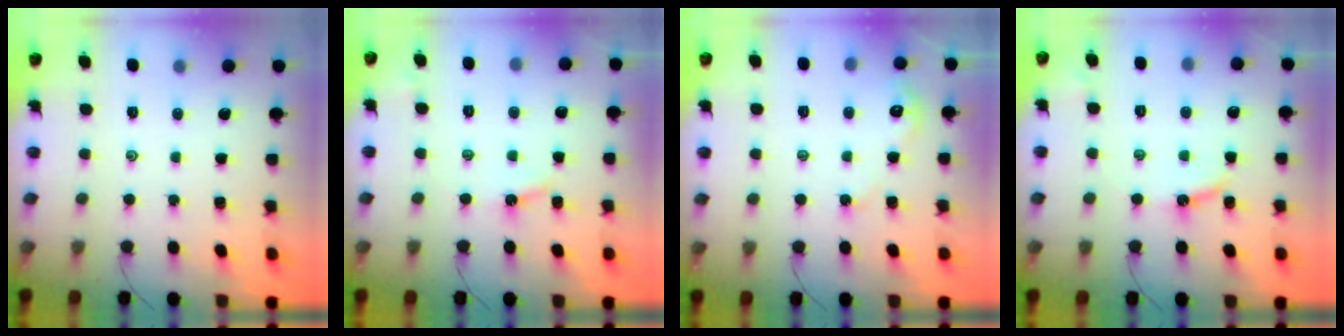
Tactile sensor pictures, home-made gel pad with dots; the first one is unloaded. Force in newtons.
{"total": 3.8, "press": 3.7, "slide": 0.4}
{"total": 3.3, "press": 3.3, "slide": 0.4}
{"total": 5.6, "press": 5.6, "slide": 0.6}